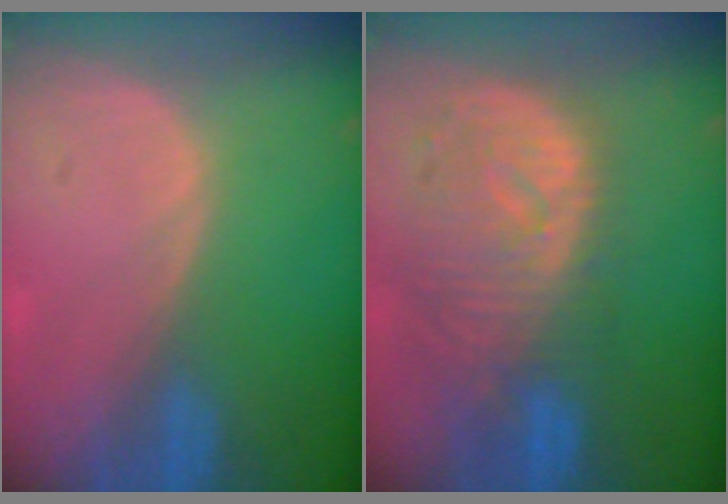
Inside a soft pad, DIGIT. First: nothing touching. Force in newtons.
{"total": 11.2, "press": 9.8, "slide": 5.4}